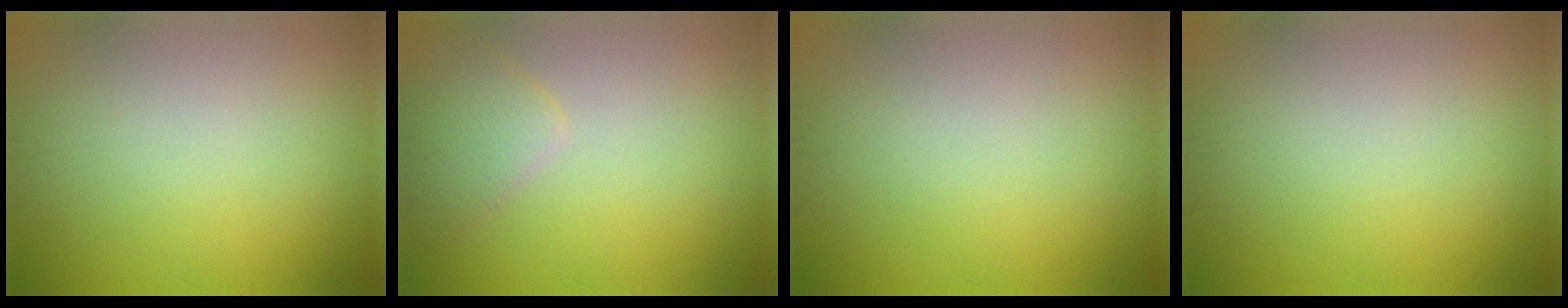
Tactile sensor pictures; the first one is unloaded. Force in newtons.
{"total": 2.6, "press": 2.6, "slide": 0.2}
{"total": 0.0}
{"total": 0.0}